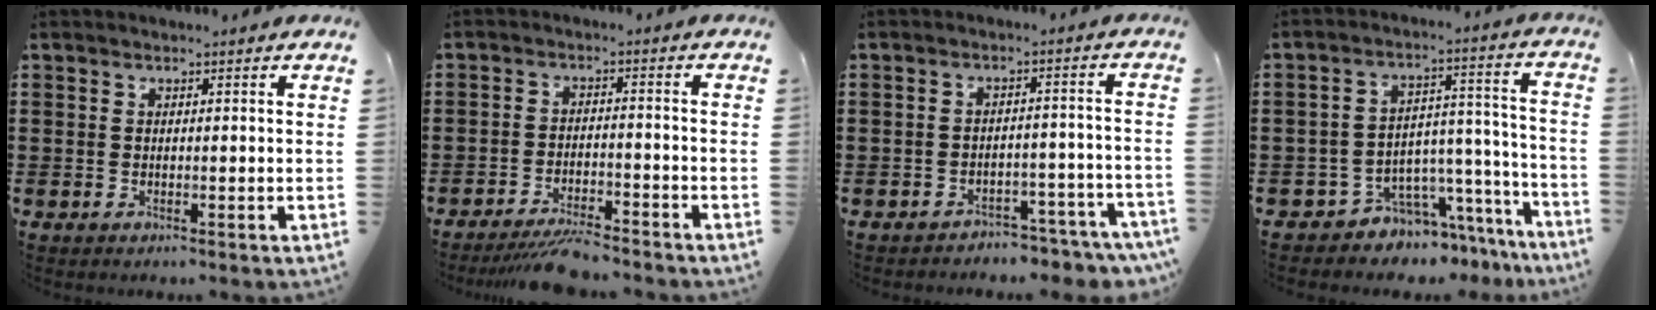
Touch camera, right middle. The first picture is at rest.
{"total": 5.0, "force": [-4.6, 0.2, 1.9], "torque": [-0.038, -0.007, -0.089]}
{"total": 3.3, "force": [-3.3, 0.3, 0.5], "torque": [-0.013, 0.003, -0.068]}
{"total": 5.5, "force": [-5.0, 2.4, 0.2], "torque": [-0.014, 0.002, -0.095]}